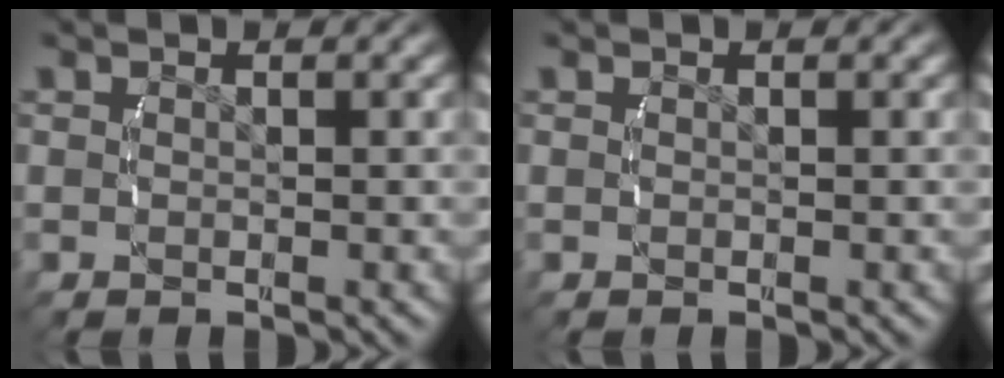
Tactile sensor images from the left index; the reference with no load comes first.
{"total": 0.0}